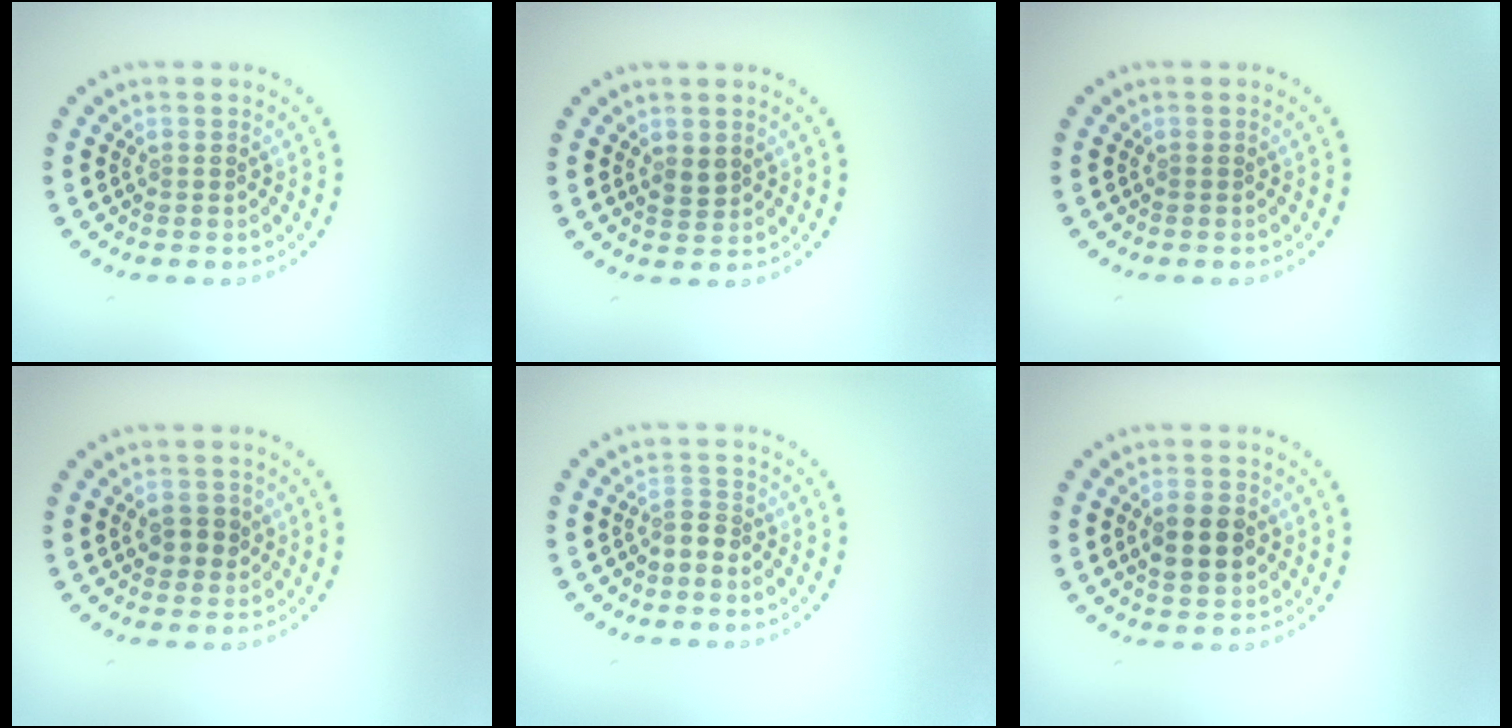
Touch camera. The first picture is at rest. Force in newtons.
{"total": 1.4, "press": 1.3, "slide": 0.4}
{"total": 0.0}
{"total": 1.9, "press": 1.9, "slide": 0.4}
{"total": 1.6, "press": 1.2, "slide": 1.1}
{"total": 3.7, "press": 3.7, "slide": 0.1}